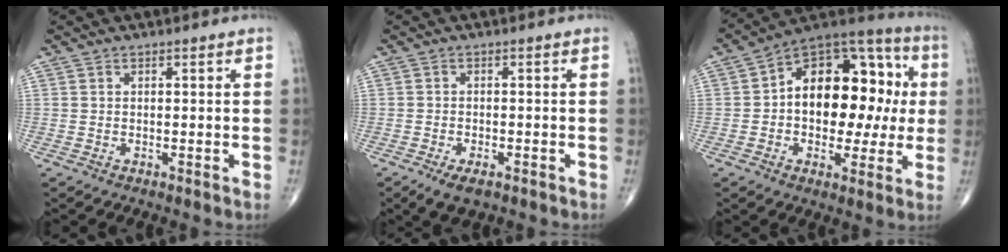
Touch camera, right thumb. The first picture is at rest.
{"total": 4.3, "force": [-2.5, 2.0, 2.9], "torque": [-0.051, 0.001, -0.039]}
{"total": 21.6, "force": [1.1, 13.1, 17.1], "torque": [-0.205, 0.043, 0.011]}